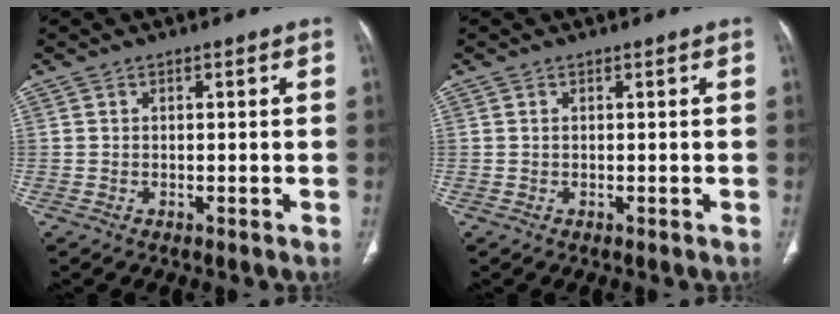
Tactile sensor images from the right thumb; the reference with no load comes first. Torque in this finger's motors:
{"motor_torque": [-0.25, -0.03, -0.43, 0.24, 0.01]}